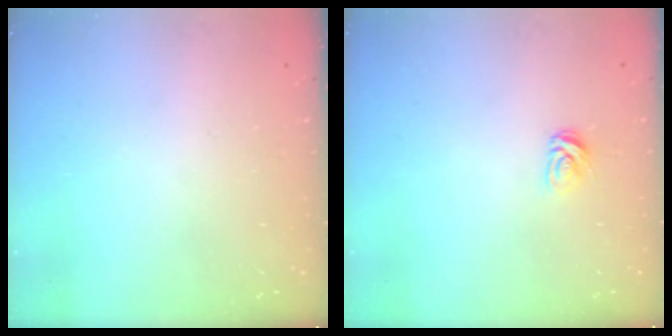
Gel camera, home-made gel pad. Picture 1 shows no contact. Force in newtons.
{"total": 4.6, "press": 4.5, "slide": 0.5}